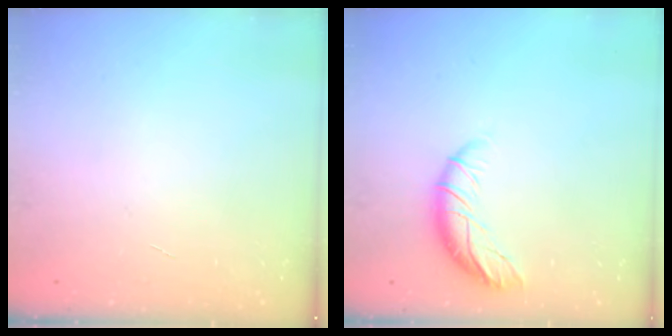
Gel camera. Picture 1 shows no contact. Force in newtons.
{"total": 9.4, "press": 9.2, "slide": 2.0}